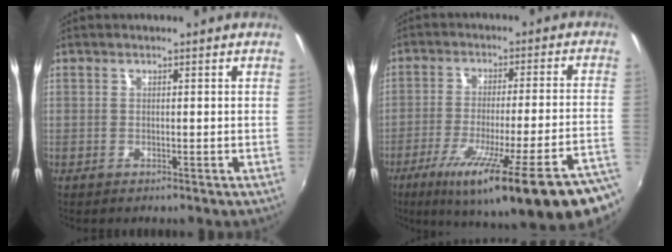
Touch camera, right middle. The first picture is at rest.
{"total": 26.8, "force": [-18.4, 1.8, 19.3], "torque": [-0.285, -0.085, -0.261]}